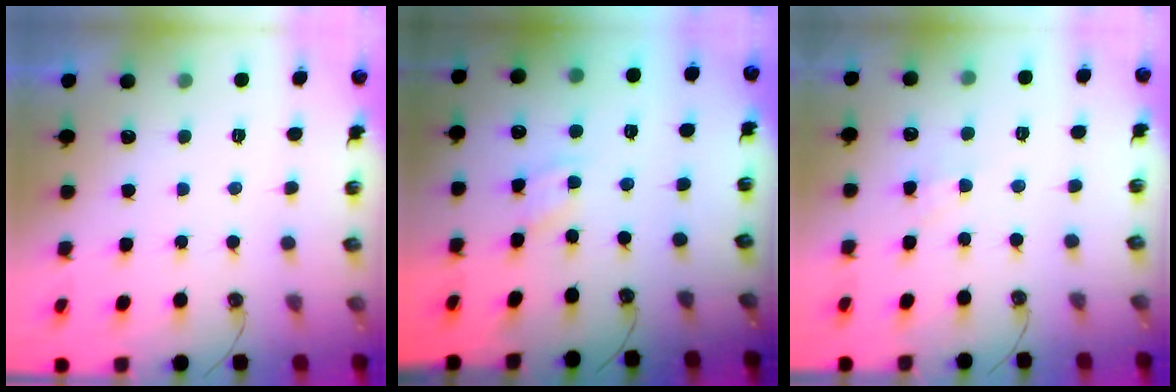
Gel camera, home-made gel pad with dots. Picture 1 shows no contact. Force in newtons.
{"total": 2.4, "press": 2.4, "slide": 0.3}
{"total": 4.6, "press": 4.6, "slide": 0.6}